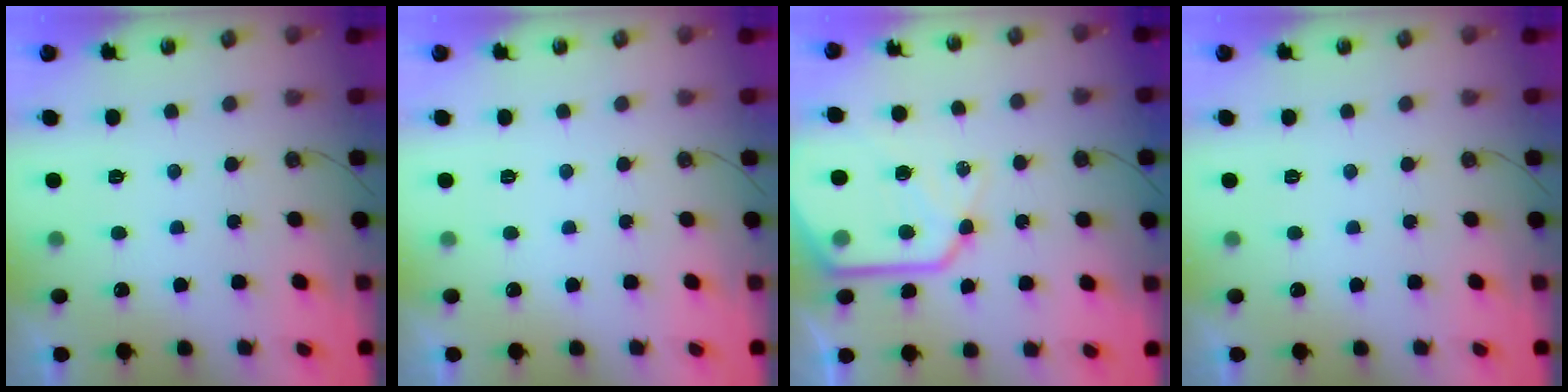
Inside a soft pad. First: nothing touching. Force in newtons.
{"total": 0.0}
{"total": 17.9, "press": 17.8, "slide": 1.8}
{"total": 0.0}